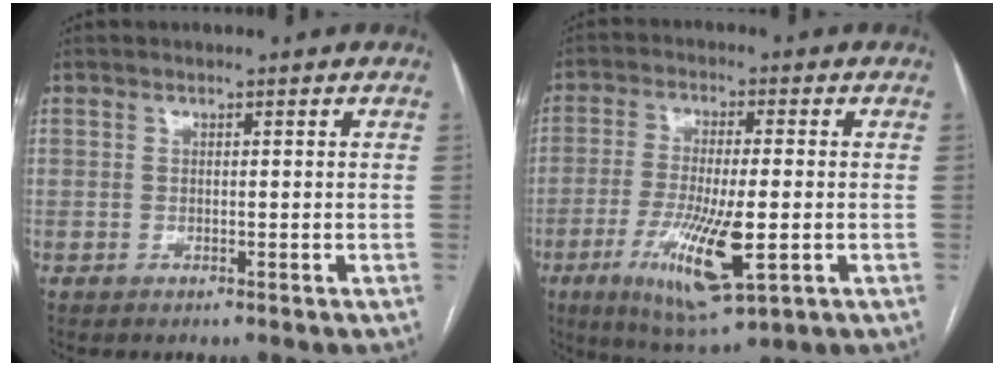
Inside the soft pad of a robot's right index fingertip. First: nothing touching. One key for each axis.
{"total": 12.4, "fx": -3.7, "fy": 2.3, "fz": 11.6, "tx": -0.220, "ty": -0.027, "tz": -0.057}